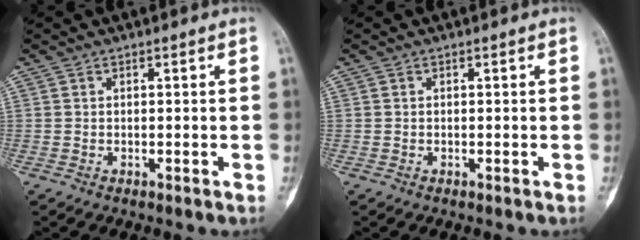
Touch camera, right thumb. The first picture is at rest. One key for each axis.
{"total": 0.0}